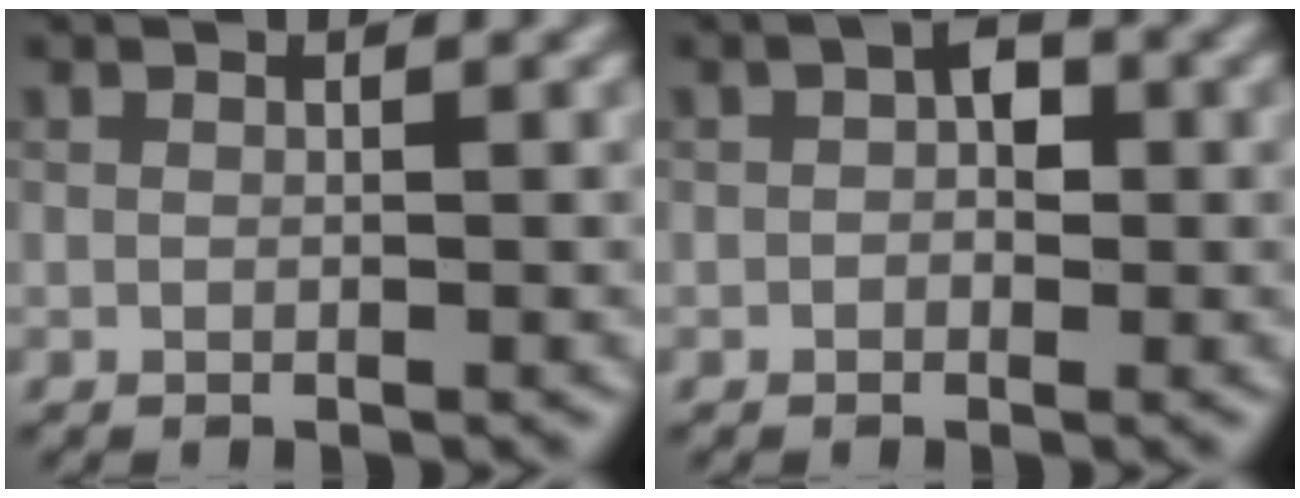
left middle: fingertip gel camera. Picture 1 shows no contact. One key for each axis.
{"total": 2.6, "fx": 0.3, "fy": 1.7, "fz": 1.9, "tx": -0.031, "ty": 0.009, "tz": 0.001}